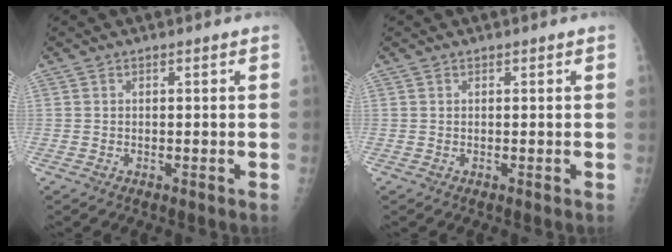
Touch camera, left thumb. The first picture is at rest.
{"total": 0.0}